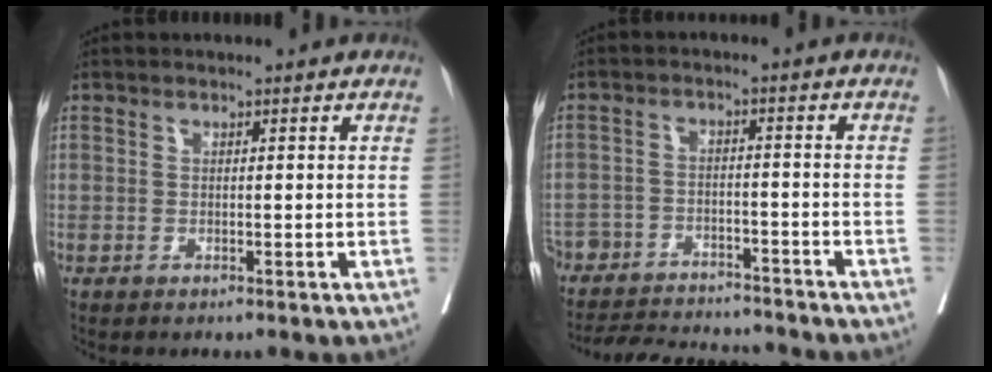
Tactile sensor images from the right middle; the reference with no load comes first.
{"total": 17.3, "force": [-16.0, 3.8, 5.3], "torque": [-0.119, -0.008, -0.229]}